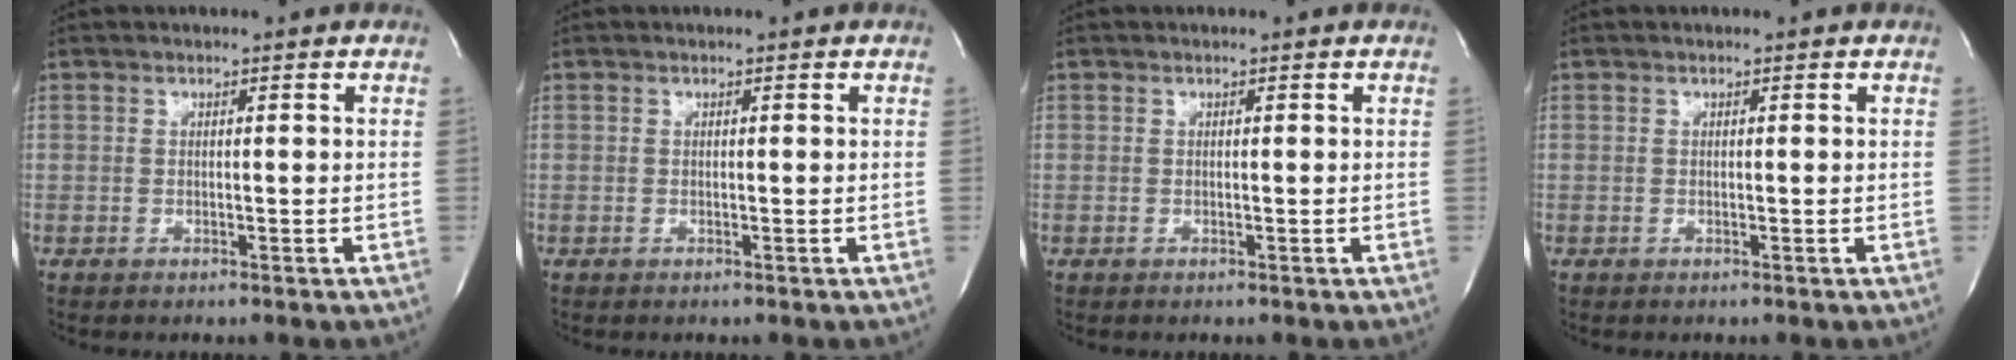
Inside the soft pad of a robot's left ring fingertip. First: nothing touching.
{"total": 0.0}
{"total": 0.0}
{"total": 0.0}